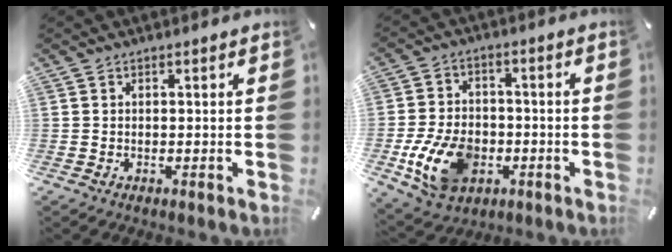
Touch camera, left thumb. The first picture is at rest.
{"total": 13.0, "force": [-4.1, 9.3, 8.2], "torque": [-0.179, 0.009, -0.071]}